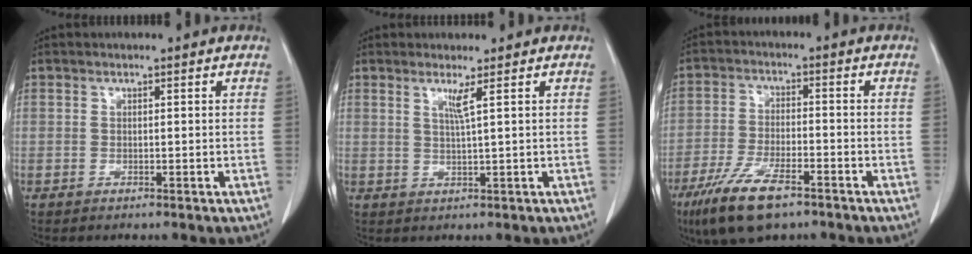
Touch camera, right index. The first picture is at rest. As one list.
[{"total": 2.1, "force": [1.0, -0.7, 1.7], "torque": [-0.037, -0.011, 0.024]}, {"total": 10.5, "force": [-6.9, 2.9, 7.4], "torque": [-0.147, -0.019, -0.120]}]